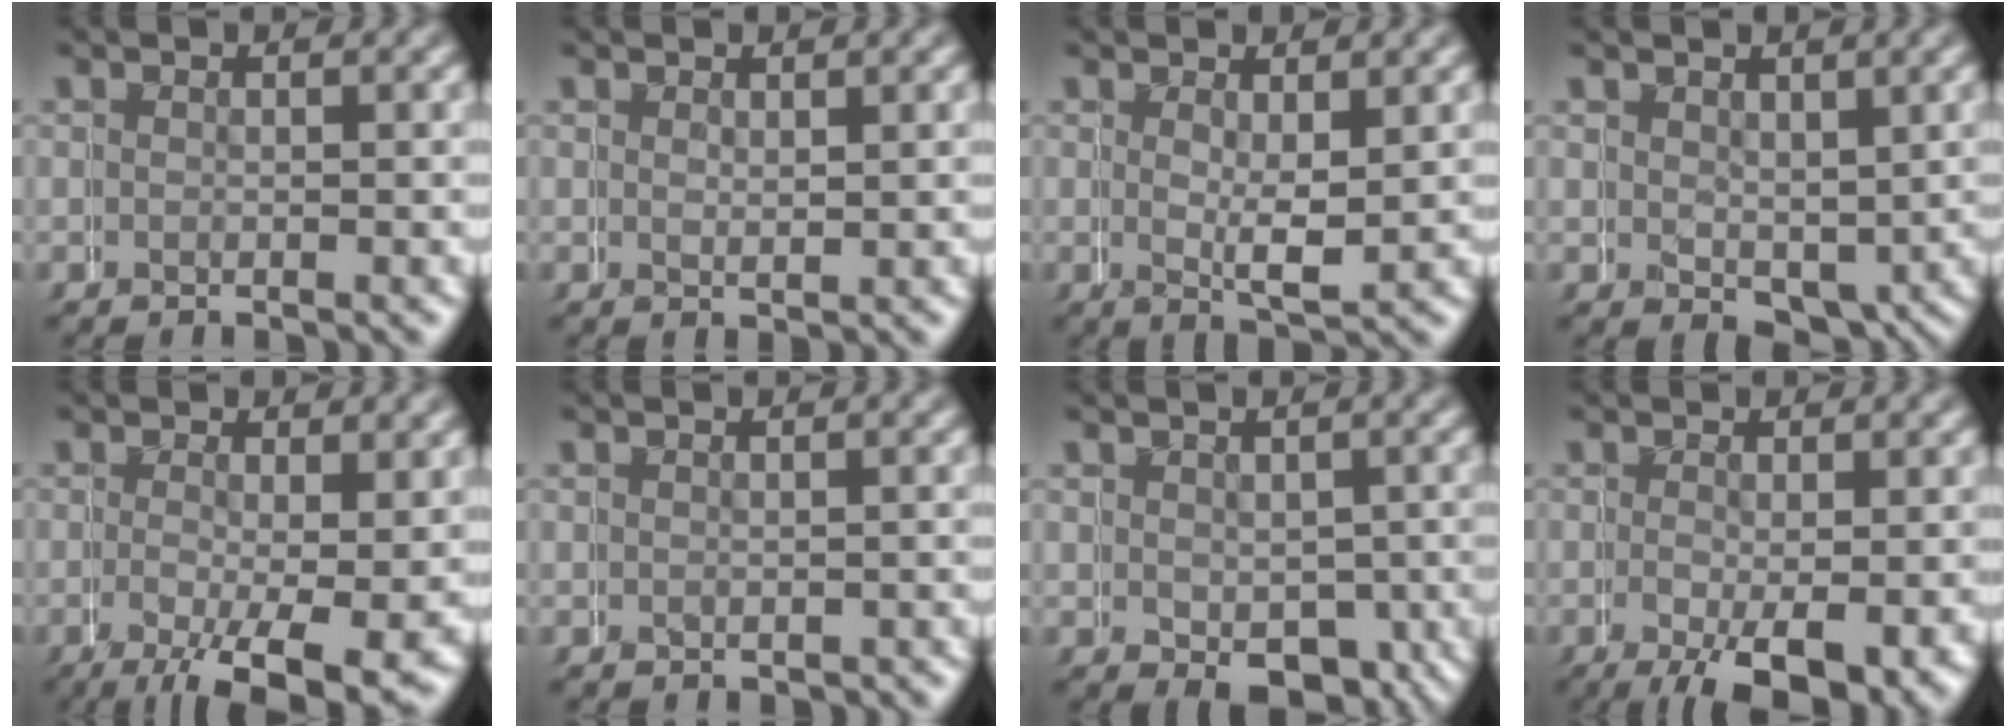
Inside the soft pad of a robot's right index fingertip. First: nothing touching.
{"total": 0.9, "force": [0.9, 0.0, -0.1], "torque": [0.006, 0.000, 0.018]}
{"total": 2.1, "force": [1.2, 0.4, 1.6], "torque": [-0.027, -0.004, 0.025]}
{"total": 2.7, "force": [1.0, 1.9, 1.7], "torque": [-0.019, -0.012, 0.021]}
{"total": 3.8, "force": [-1.2, 0.8, 3.6], "torque": [-0.051, -0.020, -0.010]}
{"total": 0.8, "force": [-0.5, 0.6, -0.4], "torque": [0.005, -0.002, -0.007]}
{"total": 3.6, "force": [-1.3, 2.3, 2.4], "torque": [-0.022, -0.008, -0.020]}
{"total": 5.3, "force": [-2.2, 1.6, 4.5], "torque": [-0.075, -0.018, -0.022]}